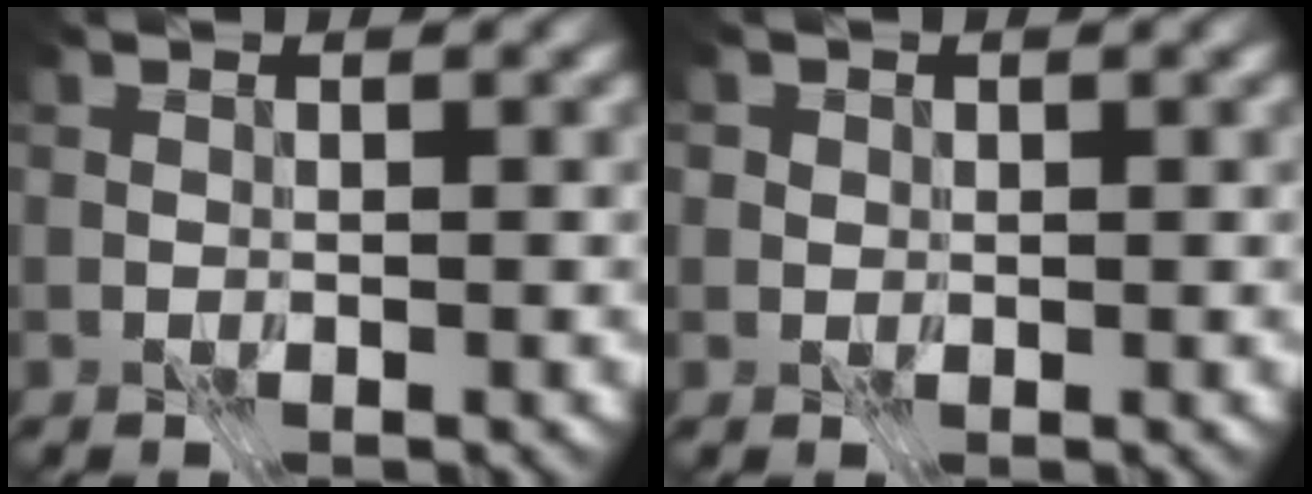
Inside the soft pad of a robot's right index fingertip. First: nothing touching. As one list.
[{"total": 0.8, "force": [0.1, 0.8, 0.0], "torque": [-0.001, -0.004, 0.006]}]